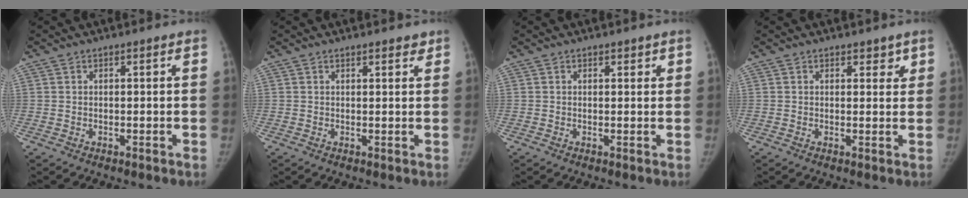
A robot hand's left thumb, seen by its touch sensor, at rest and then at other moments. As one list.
[{"total": 2.3, "force": [1.8, 0.9, 1.1], "torque": [0.000, -0.006, 0.020]}, {"total": 1.3, "force": [0.9, 0.7, 0.6], "torque": [0.003, -0.004, 0.009]}, {"total": 2.5, "force": [1.7, 1.5, 1.1], "torque": [0.011, -0.009, 0.020]}]